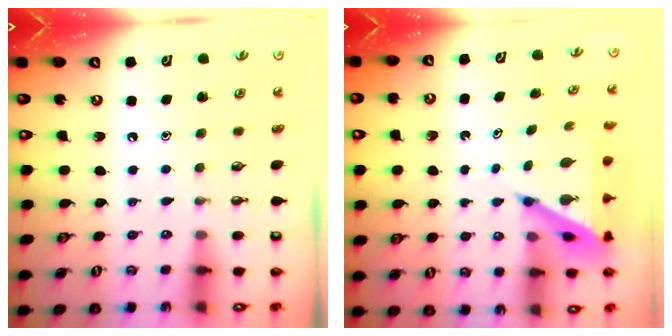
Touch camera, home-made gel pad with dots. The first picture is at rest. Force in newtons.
{"total": 6.8, "press": 6.7, "slide": 0.4}